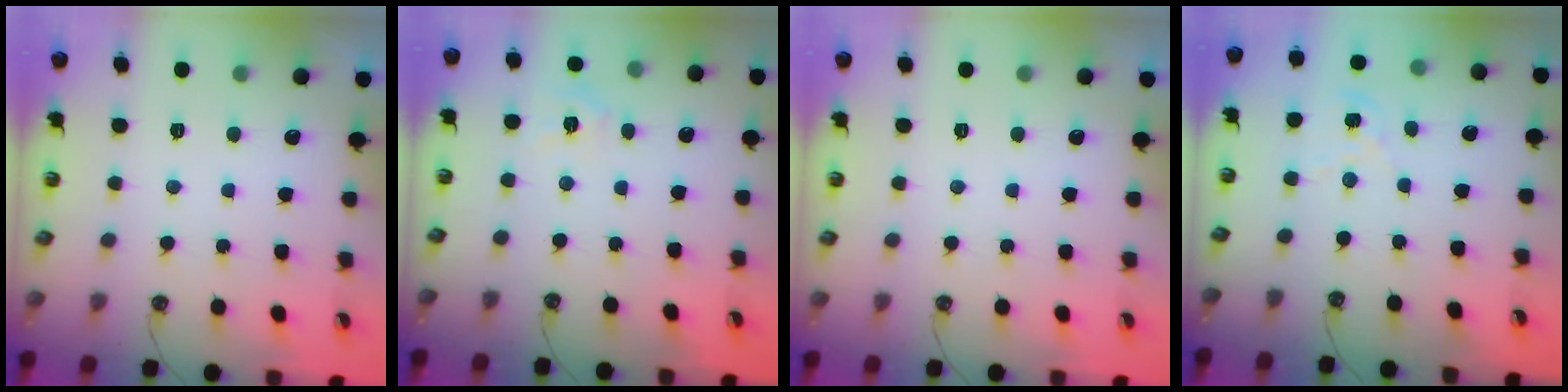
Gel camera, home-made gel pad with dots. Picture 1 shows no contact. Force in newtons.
{"total": 3.2, "press": 3.2, "slide": 0.4}
{"total": 0.0}
{"total": 1.4, "press": 1.4, "slide": 0.2}